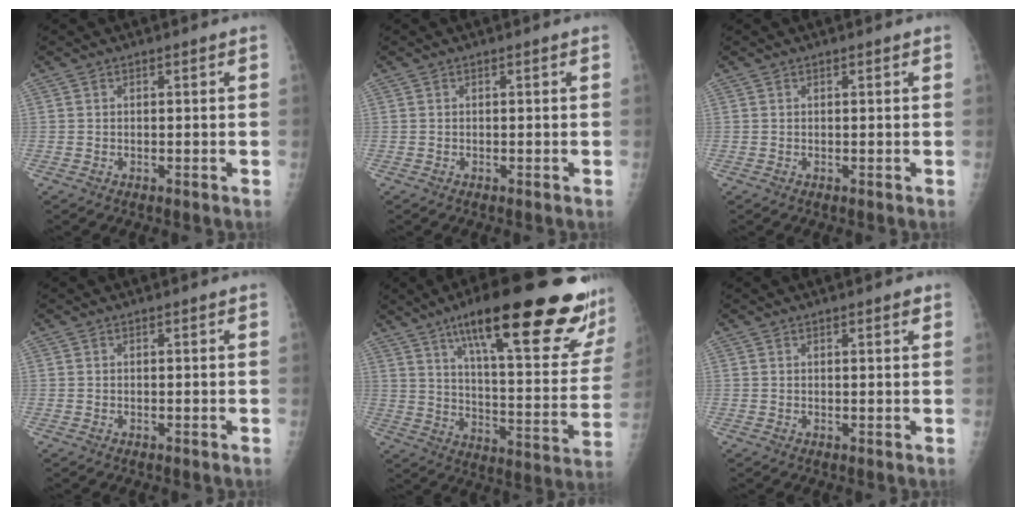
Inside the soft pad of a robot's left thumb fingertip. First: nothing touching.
{"total": 0.0}
{"total": 0.0}
{"total": 0.0}
{"total": 31.2, "force": [19.7, 6.6, 23.3], "torque": [-0.285, -0.054, 0.288]}
{"total": 1.5, "force": [1.0, 0.4, 1.1], "torque": [-0.013, -0.003, 0.012]}